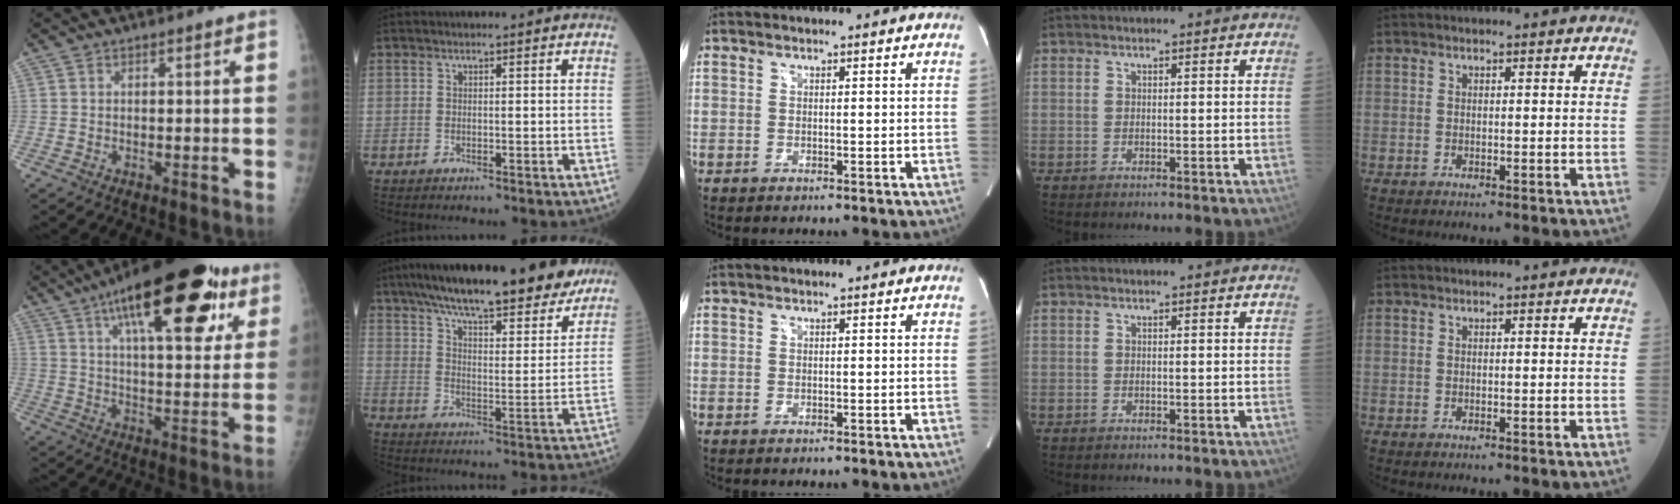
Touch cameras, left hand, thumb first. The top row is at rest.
{"thumb": {"total": 26.8, "force": [13.4, 10.0, 20.9], "torque": [-0.286, -0.009, 0.198]}, "index": {"total": 23.7, "force": [20.0, 4.4, 12.0], "torque": [-0.190, 0.008, 0.279]}}